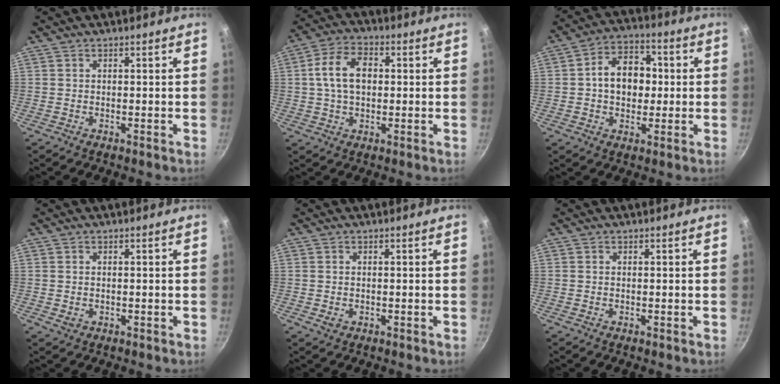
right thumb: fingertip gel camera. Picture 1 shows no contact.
{"total": 9.7, "force": [1.1, 6.4, 7.2], "torque": [-0.115, 0.019, 0.012]}
{"total": 11.1, "force": [0.5, 8.2, 7.5], "torque": [-0.080, 0.020, -0.004]}
{"total": 1.5, "force": [0.1, 1.1, 1.0], "torque": [-0.013, -0.003, 0.002]}
{"total": 1.5, "force": [-0.1, 1.1, 1.0], "torque": [-0.015, -0.001, 0.001]}
{"total": 0.0}